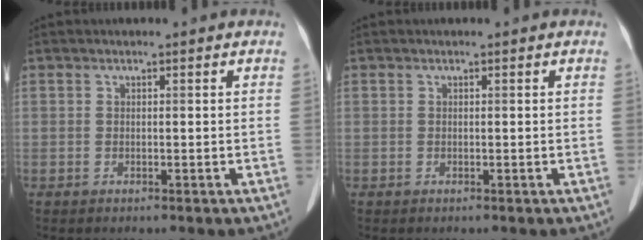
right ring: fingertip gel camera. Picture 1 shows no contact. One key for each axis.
{"total": 0.0}